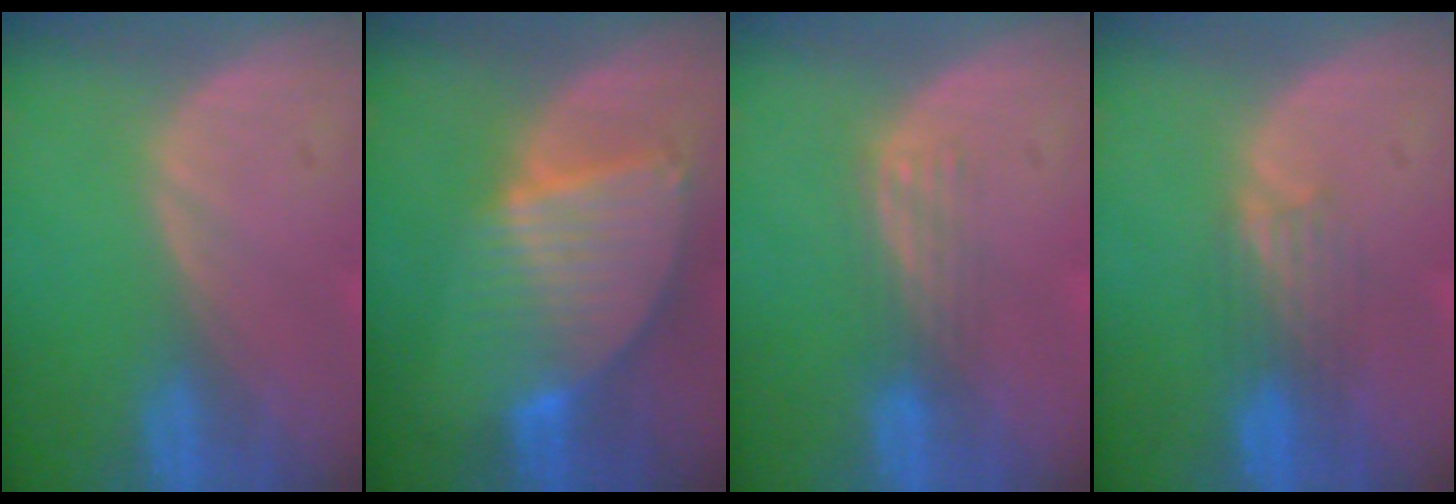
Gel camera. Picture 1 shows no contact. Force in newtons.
{"total": 8.6, "press": 7.4, "slide": 4.3}
{"total": 2.9, "press": 2.7, "slide": 1.2}
{"total": 3.5, "press": 3.1, "slide": 1.6}